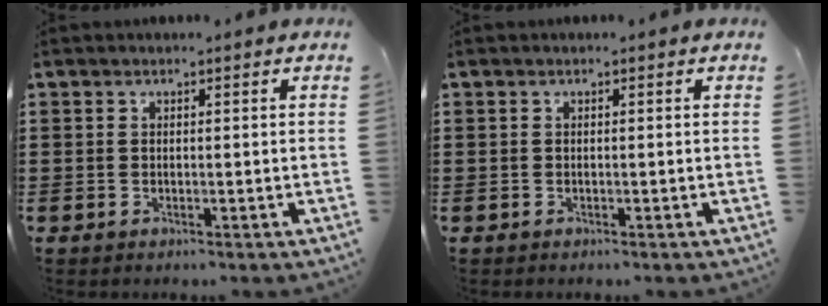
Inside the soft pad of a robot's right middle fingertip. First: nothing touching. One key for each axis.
{"total": 0.0}